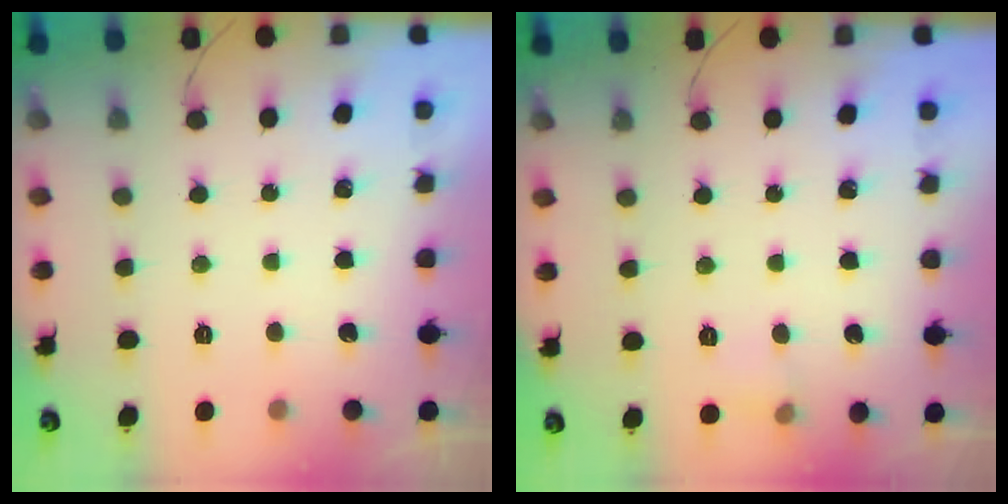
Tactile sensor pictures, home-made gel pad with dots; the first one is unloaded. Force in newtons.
{"total": 4.6, "press": 4.4, "slide": 1.2}